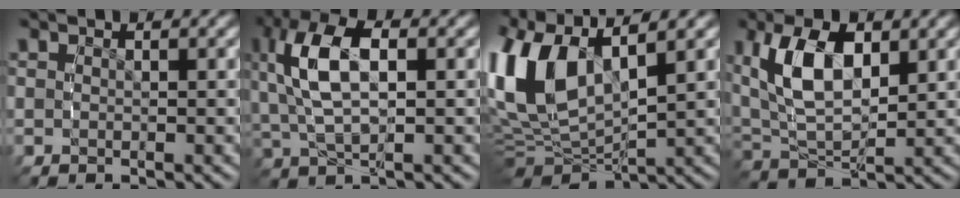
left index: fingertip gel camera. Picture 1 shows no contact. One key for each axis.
{"total": 6.9, "fx": 1.2, "fy": 3.8, "fz": 5.7, "tx": -0.139, "ty": 0.000, "tz": 0.027}
{"total": 11.4, "fx": 2.6, "fy": 7.4, "fz": 8.2, "tx": -0.191, "ty": -0.001, "tz": 0.044}
{"total": 7.2, "fx": 1.8, "fy": 4.5, "fz": 5.4, "tx": -0.132, "ty": -0.010, "tz": 0.037}